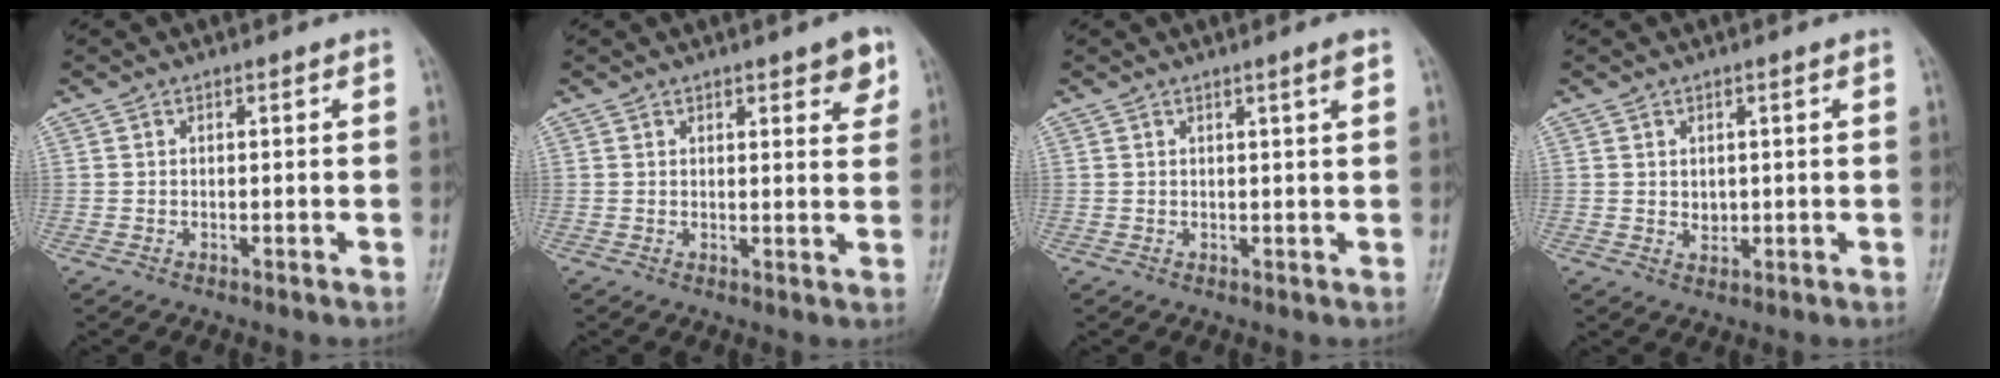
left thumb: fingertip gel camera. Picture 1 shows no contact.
{"total": 5.0, "force": [2.8, 1.7, 3.7], "torque": [-0.029, -0.013, 0.031]}
{"total": 1.8, "force": [0.9, -0.3, 1.5], "torque": [-0.025, -0.007, 0.017]}
{"total": 2.0, "force": [0.4, 1.5, 1.2], "torque": [-0.012, -0.005, 0.011]}